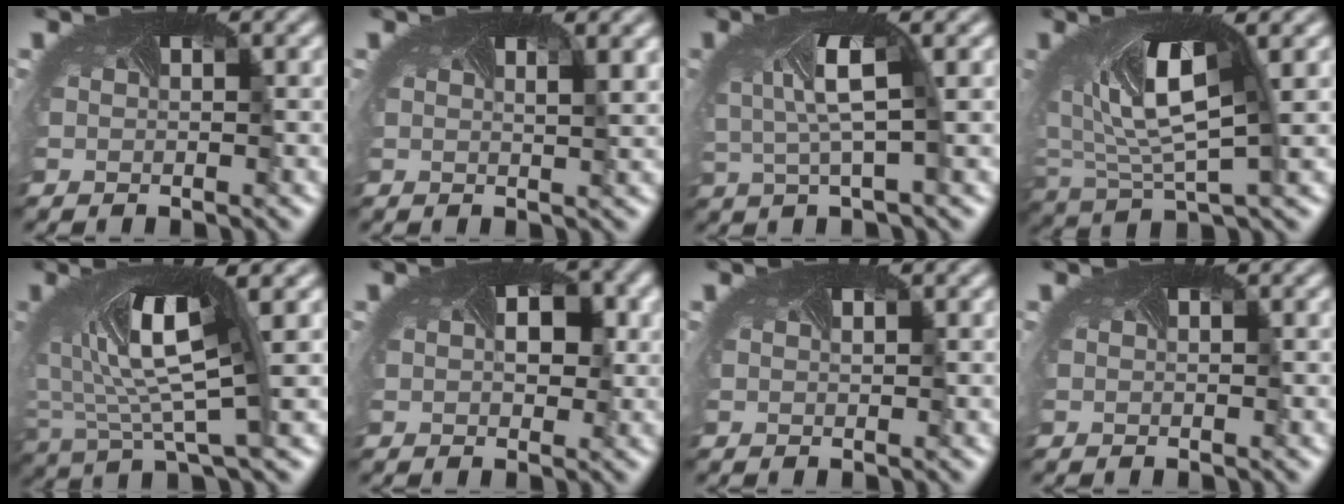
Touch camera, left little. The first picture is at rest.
{"total": 1.3, "force": [0.9, 0.2, 0.9], "torque": [-0.018, 0.000, 0.008]}
{"total": 4.1, "force": [0.5, 1.3, 3.8], "torque": [-0.097, -0.002, 0.008]}
{"total": 6.9, "force": [1.3, 3.3, 6.0], "torque": [-0.136, -0.004, 0.019]}
{"total": 8.0, "force": [1.2, 3.0, 7.3], "torque": [-0.160, -0.011, 0.020]}
{"total": 3.7, "force": [0.4, 2.3, 2.8], "torque": [-0.043, 0.002, 0.010]}
{"total": 0.0}
{"total": 0.0}